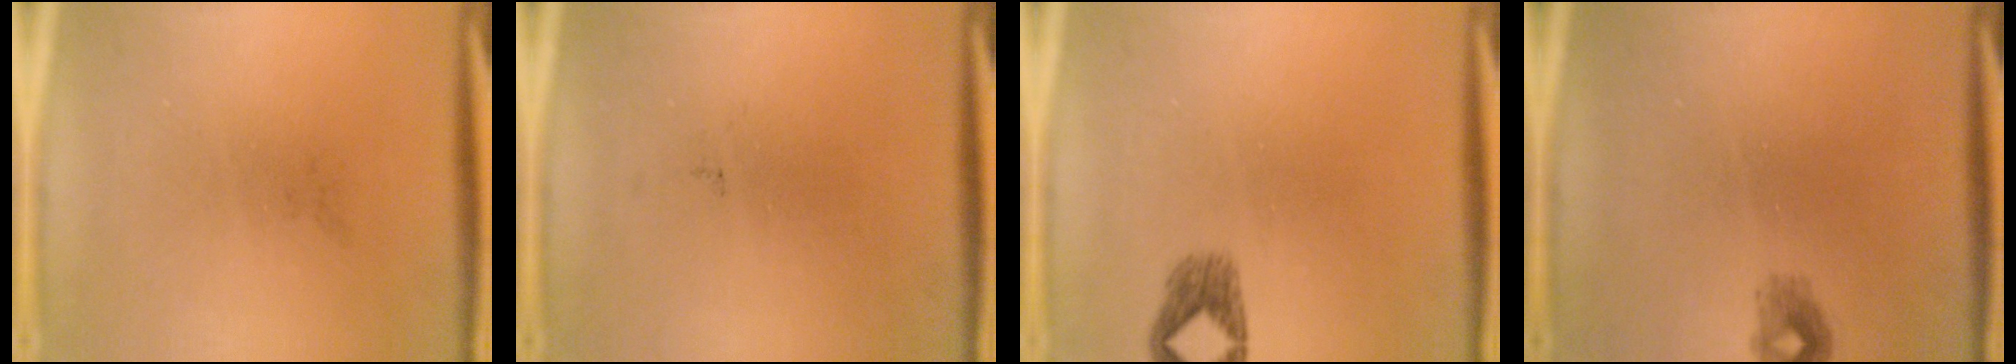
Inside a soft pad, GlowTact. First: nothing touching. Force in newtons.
{"total": 0.0}
{"total": 1.8}
{"total": 1.2}